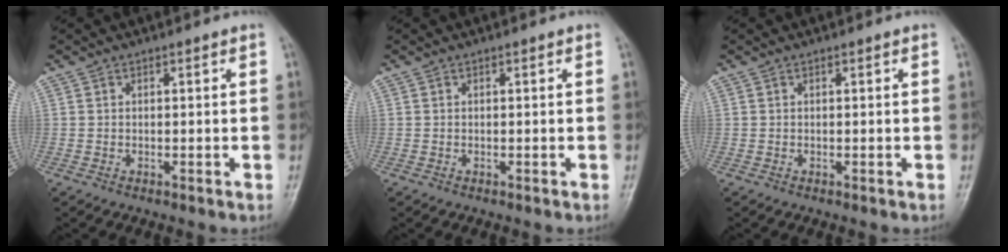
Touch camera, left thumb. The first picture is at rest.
{"total": 0.0}
{"total": 0.0}